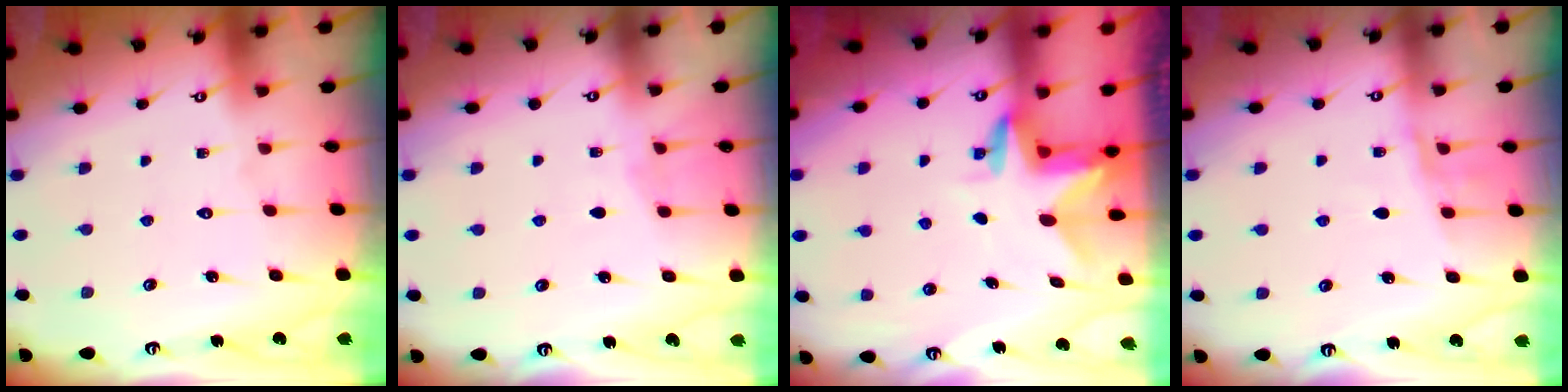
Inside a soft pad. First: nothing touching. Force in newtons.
{"total": 2.1, "press": 2.1, "slide": 0.3}
{"total": 2.9, "press": 2.9, "slide": 0.2}
{"total": 5.8, "press": 5.7, "slide": 1.3}